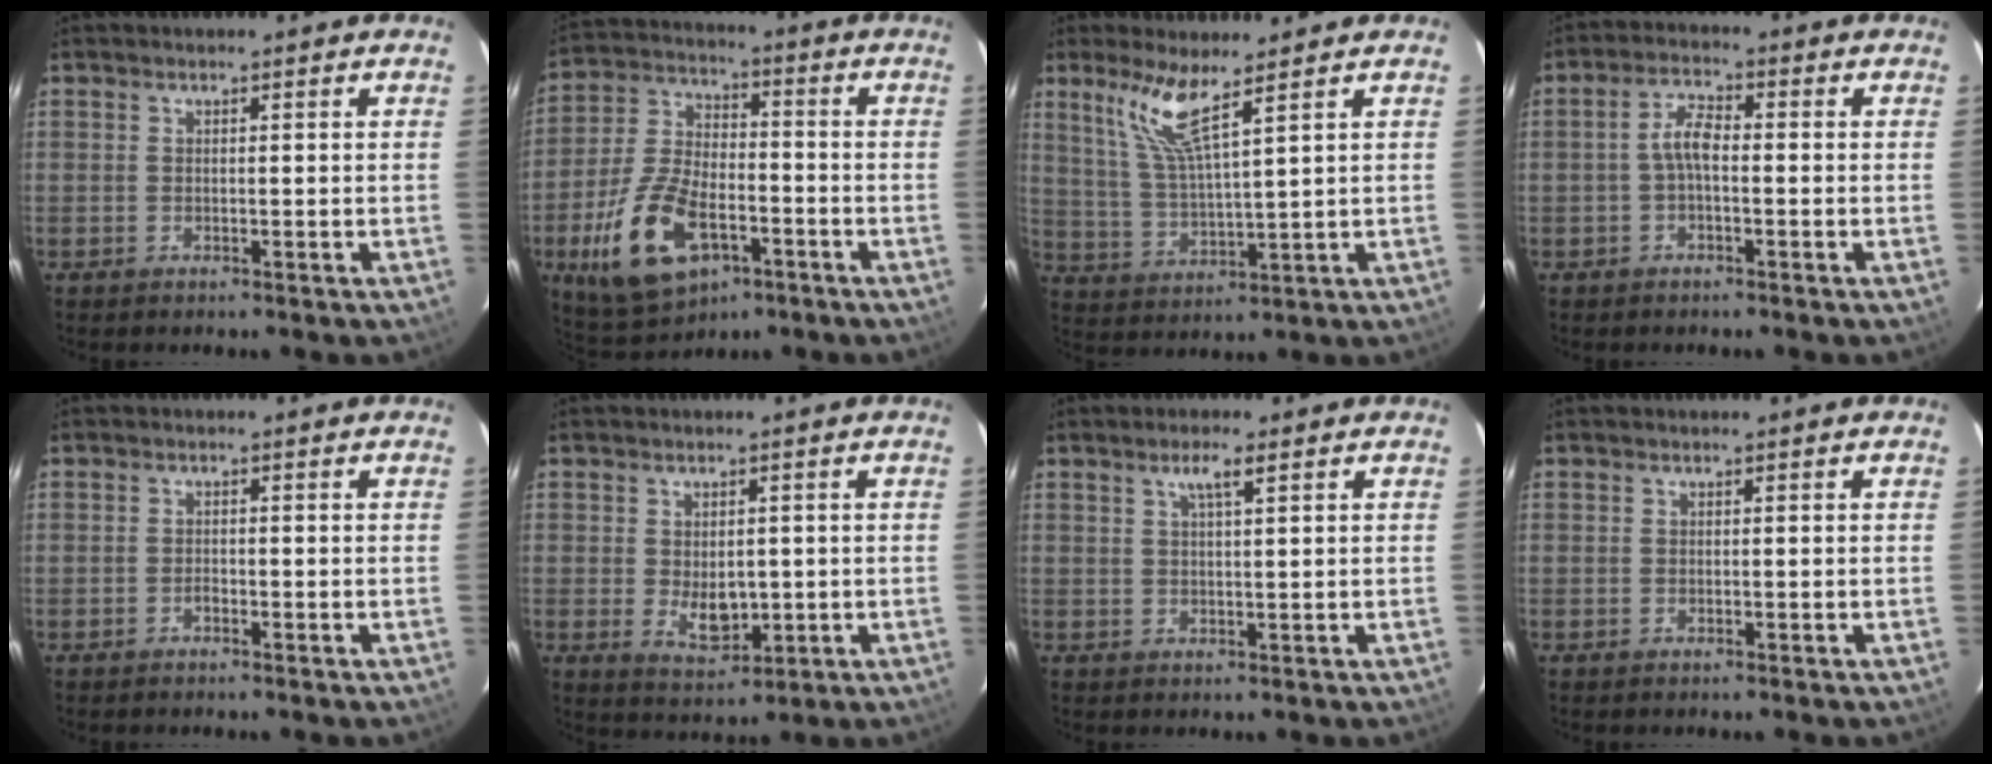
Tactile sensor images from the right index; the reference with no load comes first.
{"total": 17.1, "force": [-7.2, 9.0, 12.6], "torque": [-0.279, -0.012, -0.123]}
{"total": 8.2, "force": [5.5, 0.4, 6.0], "torque": [-0.121, 0.000, 0.119]}
{"total": 3.8, "force": [-0.9, 1.5, 3.4], "torque": [-0.072, 0.015, -0.019]}
{"total": 0.9, "force": [-0.7, 0.4, 0.3], "torque": [-0.006, 0.002, -0.014]}
{"total": 5.6, "force": [-0.5, 3.7, 4.2], "torque": [-0.071, -0.011, 0.004]}
{"total": 2.9, "force": [1.6, 0.3, 2.4], "torque": [-0.043, 0.006, 0.029]}
{"total": 0.0}